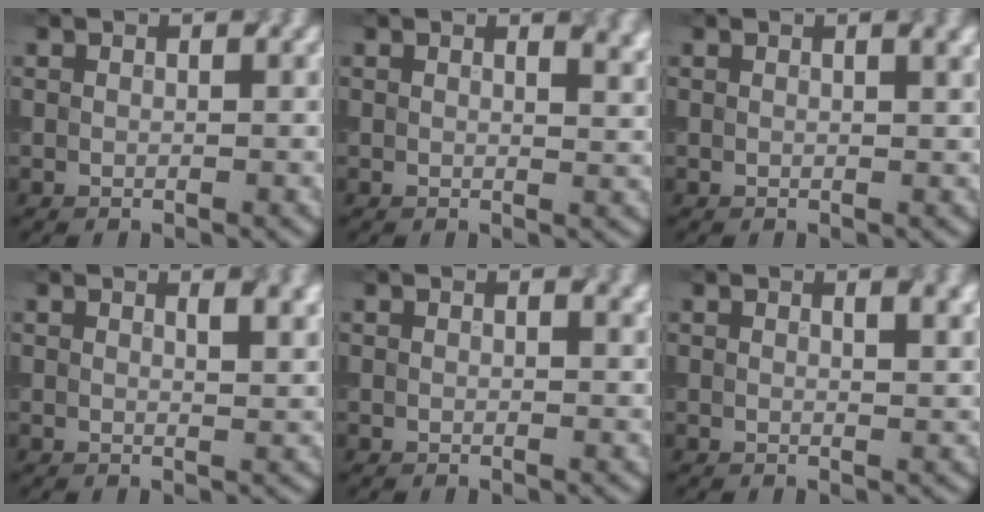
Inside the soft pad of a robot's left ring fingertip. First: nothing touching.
{"total": 2.2, "force": [1.2, 1.1, 1.5], "torque": [-0.017, -0.001, 0.017]}
{"total": 0.8, "force": [0.4, 0.2, 0.7], "torque": [-0.007, -0.001, 0.011]}
{"total": 2.2, "force": [1.2, 0.8, 1.7], "torque": [-0.019, 0.002, 0.024]}
{"total": 0.8, "force": [0.4, 0.3, 0.6], "torque": [-0.006, -0.002, 0.008]}
{"total": 1.9, "force": [1.1, 0.7, 1.4], "torque": [-0.017, 0.001, 0.019]}